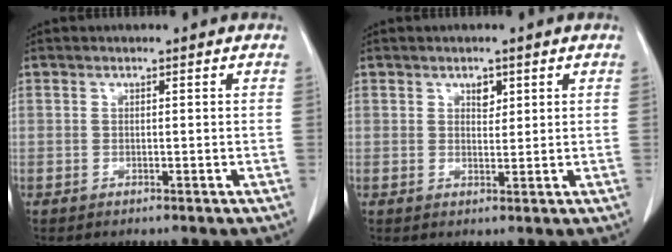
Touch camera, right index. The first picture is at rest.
{"total": 1.9, "force": [1.0, 1.1, 1.1], "torque": [-0.013, -0.003, 0.016]}